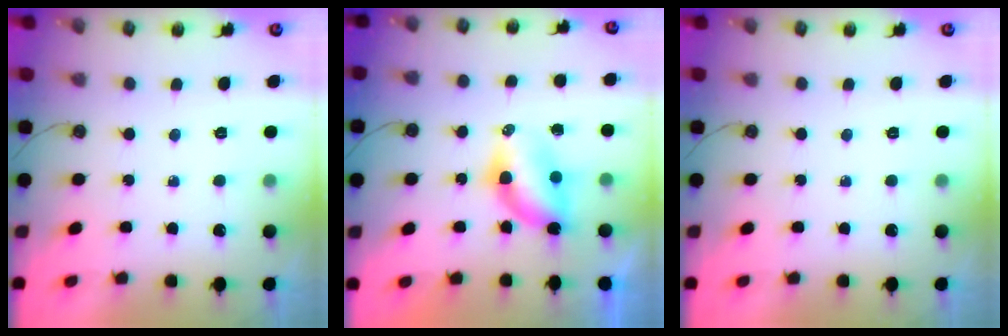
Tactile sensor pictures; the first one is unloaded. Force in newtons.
{"total": 8.0, "press": 7.0, "slide": 3.9}
{"total": 0.0}